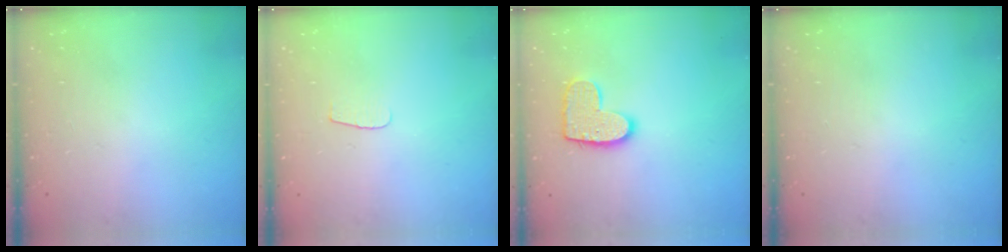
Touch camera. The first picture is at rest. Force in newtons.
{"total": 3.4, "press": 3.4, "slide": 0.4}
{"total": 11.2, "press": 11.2, "slide": 0.7}
{"total": 0.0}